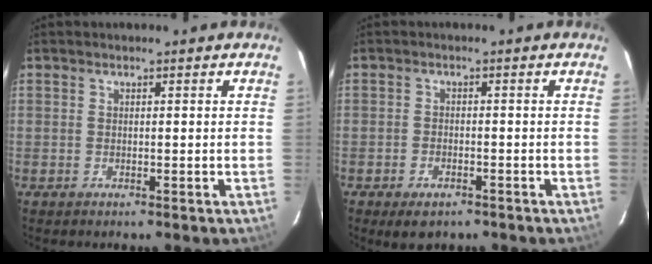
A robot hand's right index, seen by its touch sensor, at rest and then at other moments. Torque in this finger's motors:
{"motor_torque": [0.67, -0.57, 0.22, 0.01]}